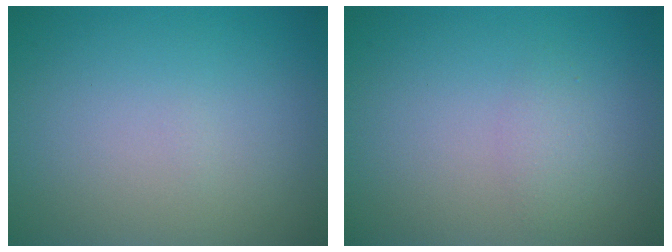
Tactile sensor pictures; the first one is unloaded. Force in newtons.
{"total": 1.3, "press": 1.3, "slide": 0.0}